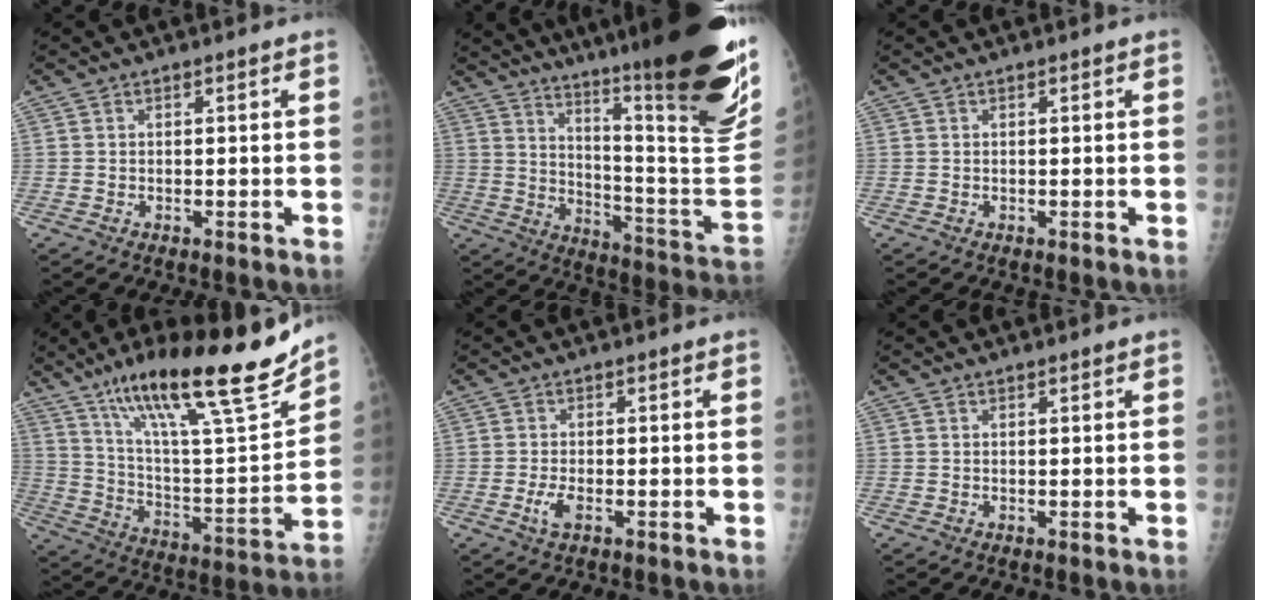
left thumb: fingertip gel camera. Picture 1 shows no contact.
{"total": 32.9, "force": [21.0, 4.3, 25.0], "torque": [-0.290, -0.105, 0.305]}
{"total": 0.0}
{"total": 26.7, "force": [18.2, 5.0, 18.9], "torque": [-0.284, -0.061, 0.309]}
{"total": 2.5, "force": [-0.8, 1.0, 2.1], "torque": [-0.051, -0.004, -0.017]}
{"total": 0.5, "force": [0.5, 0.1, 0.2], "torque": [-0.005, -0.002, 0.007]}